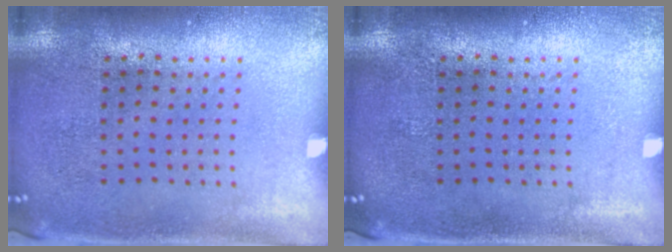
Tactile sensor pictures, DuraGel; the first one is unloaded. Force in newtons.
{"total": 0.0}